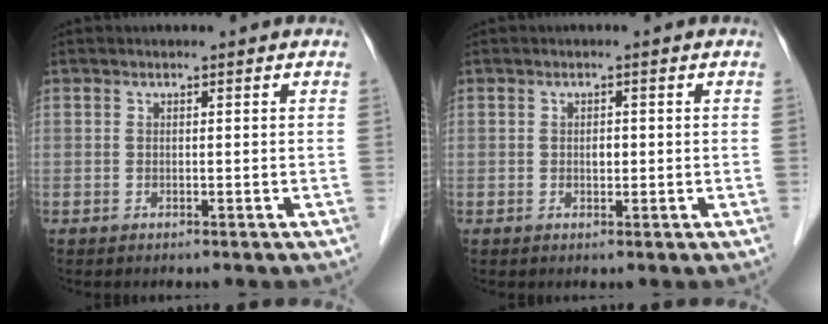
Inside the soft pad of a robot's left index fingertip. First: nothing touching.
{"total": 1.1, "force": [0.1, 0.7, 0.8], "torque": [-0.014, 0.001, 0.001]}